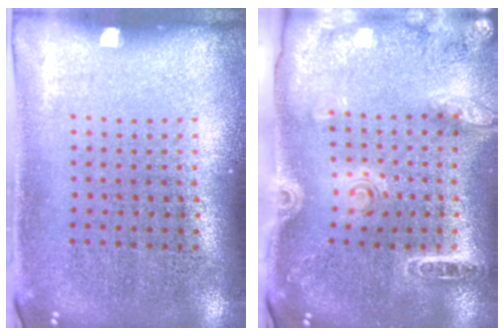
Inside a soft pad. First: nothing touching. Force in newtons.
{"total": 1.8, "press": 1.8, "slide": 0.2}